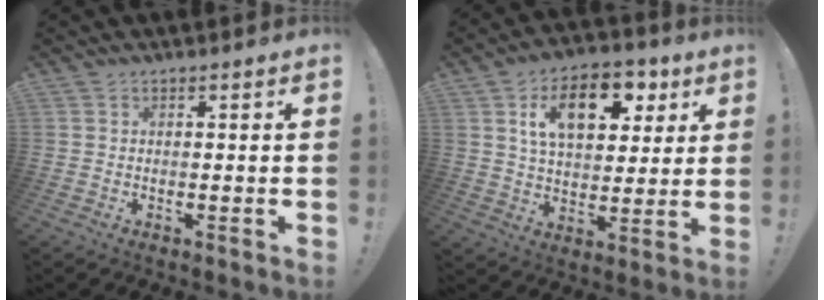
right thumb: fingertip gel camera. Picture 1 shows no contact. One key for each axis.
{"total": 15.8, "fx": 6.5, "fy": 9.5, "fz": 10.9, "tx": -0.160, "ty": -0.015, "tz": 0.113}